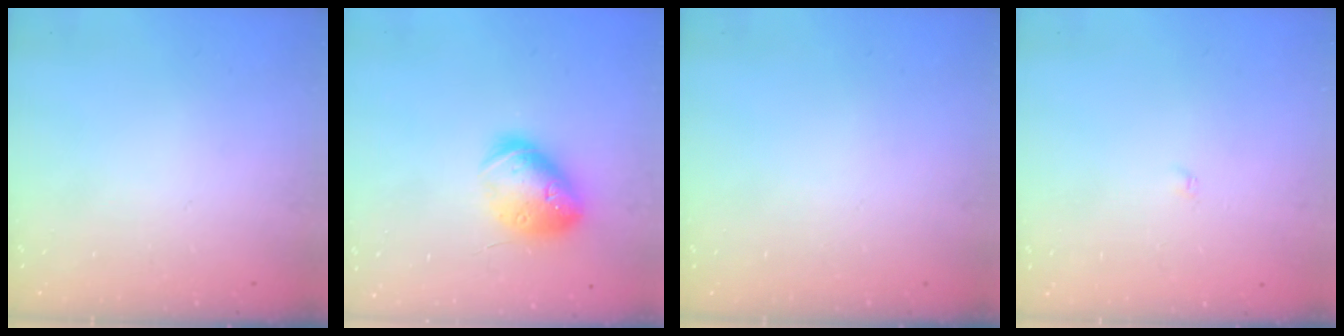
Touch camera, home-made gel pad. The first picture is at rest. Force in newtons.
{"total": 17.1, "press": 16.9, "slide": 2.7}
{"total": 0.0}
{"total": 1.9, "press": 1.9, "slide": 0.3}